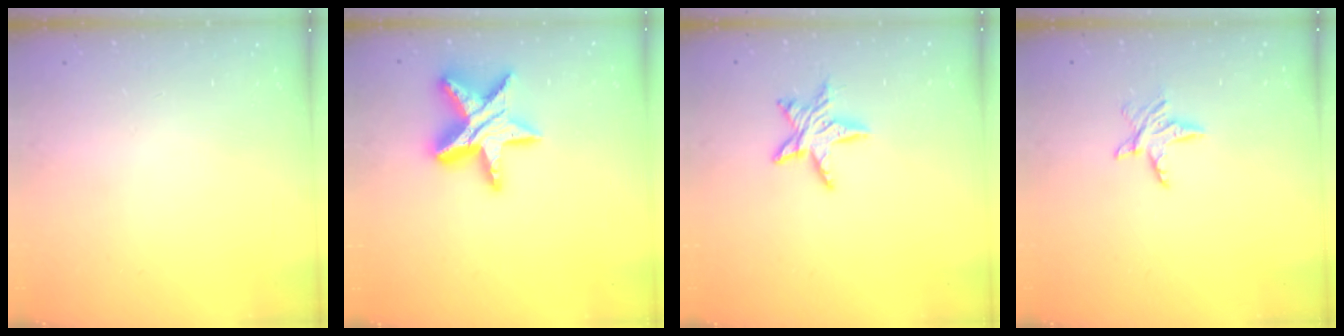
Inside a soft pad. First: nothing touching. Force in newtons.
{"total": 16.3, "press": 16.2, "slide": 1.4}
{"total": 9.1, "press": 9.1, "slide": 0.5}
{"total": 5.2, "press": 5.1, "slide": 0.5}